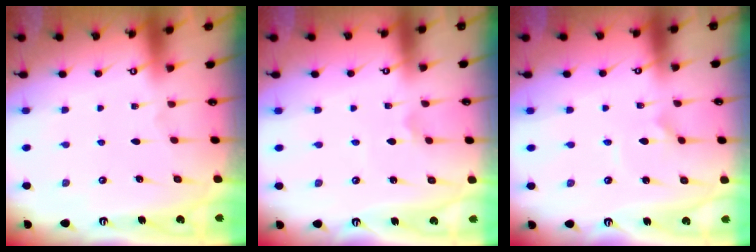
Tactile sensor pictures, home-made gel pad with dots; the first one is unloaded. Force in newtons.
{"total": 0.7, "press": 0.7, "slide": 0.1}
{"total": 2.1, "press": 2.1, "slide": 0.5}